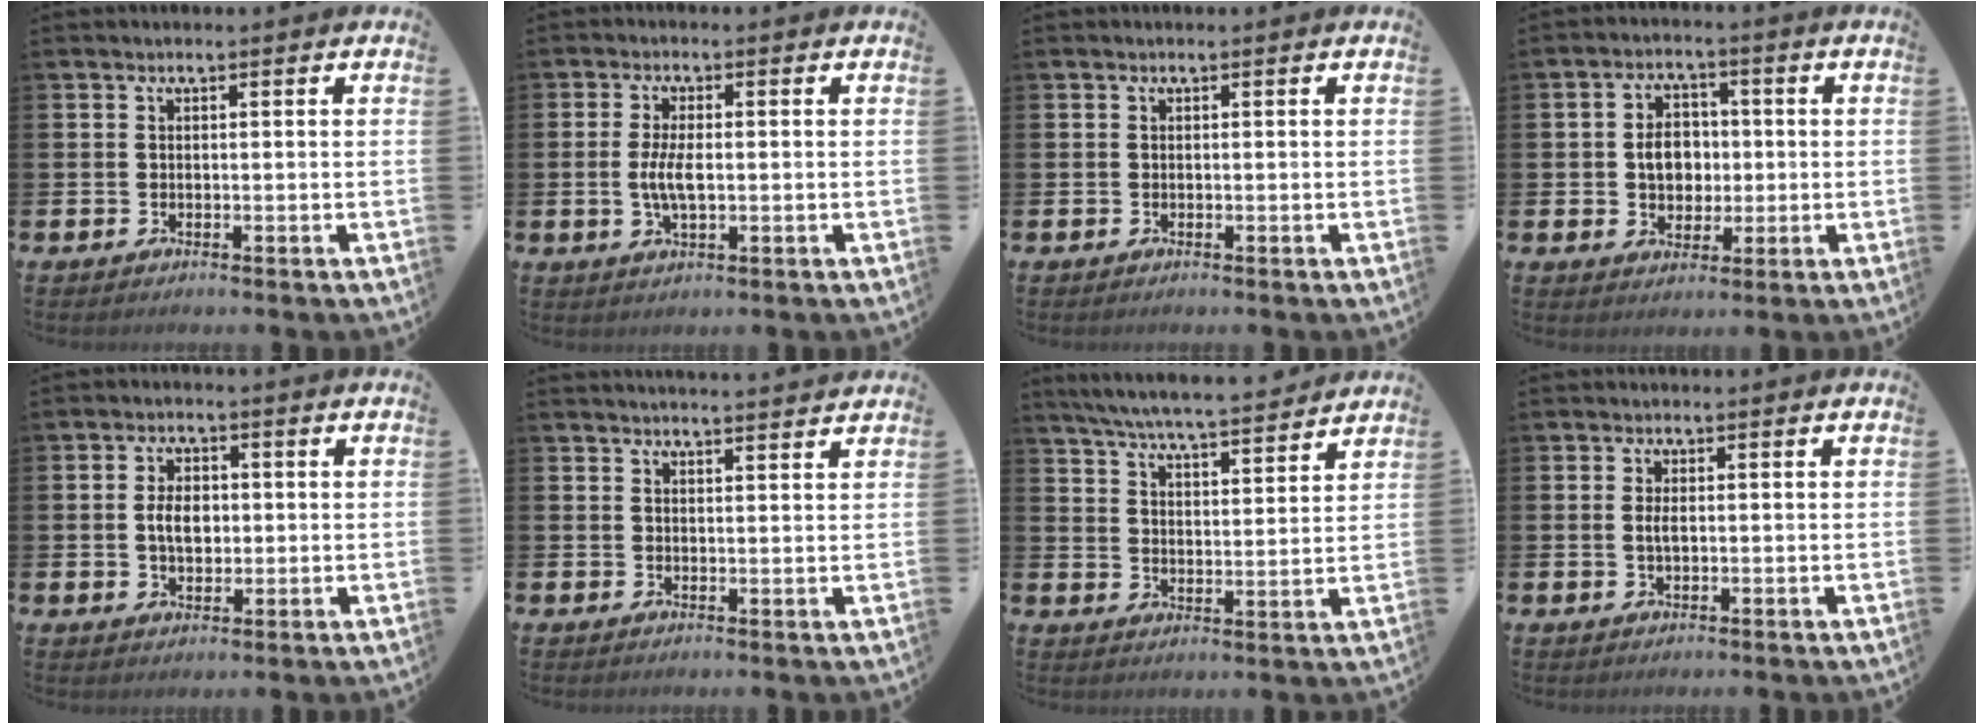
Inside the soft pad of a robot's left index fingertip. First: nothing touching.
{"total": 4.4, "force": [-0.1, 1.7, 4.1], "torque": [-0.075, -0.001, -0.007]}
{"total": 0.0}
{"total": 4.3, "force": [0.1, 3.2, 3.0], "torque": [-0.032, 0.001, -0.009]}
{"total": 4.1, "force": [0.2, 2.7, 3.1], "torque": [-0.041, 0.003, -0.002]}
{"total": 2.7, "force": [2.7, -0.3, 0.1], "torque": [0.007, -0.019, 0.046]}
{"total": 6.5, "force": [6.3, 0.2, 1.7], "torque": [-0.053, -0.044, 0.110]}
{"total": 1.1, "force": [0.2, 0.4, 1.0], "torque": [-0.021, 0.004, 0.002]}